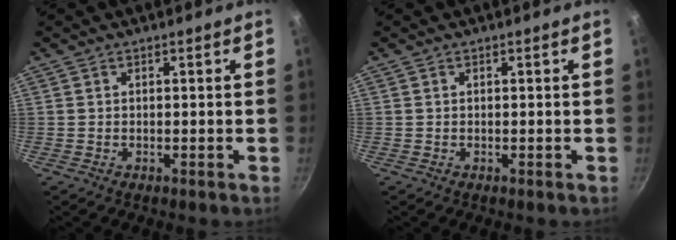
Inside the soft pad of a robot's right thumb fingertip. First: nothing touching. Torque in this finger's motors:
{"motor_torque": [-0.16, 0.15, 0.00, -0.01, 0.00]}